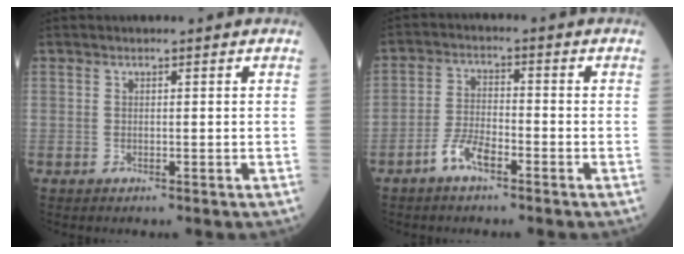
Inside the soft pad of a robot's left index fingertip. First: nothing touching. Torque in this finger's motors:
{"motor_torque": [0.52, 0.36, 0.09, 0.03]}